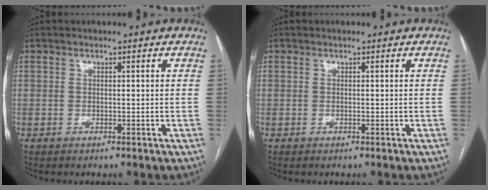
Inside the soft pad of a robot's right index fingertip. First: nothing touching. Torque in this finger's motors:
{"motor_torque": [0.00, 0.00, 0.00, 0.00]}